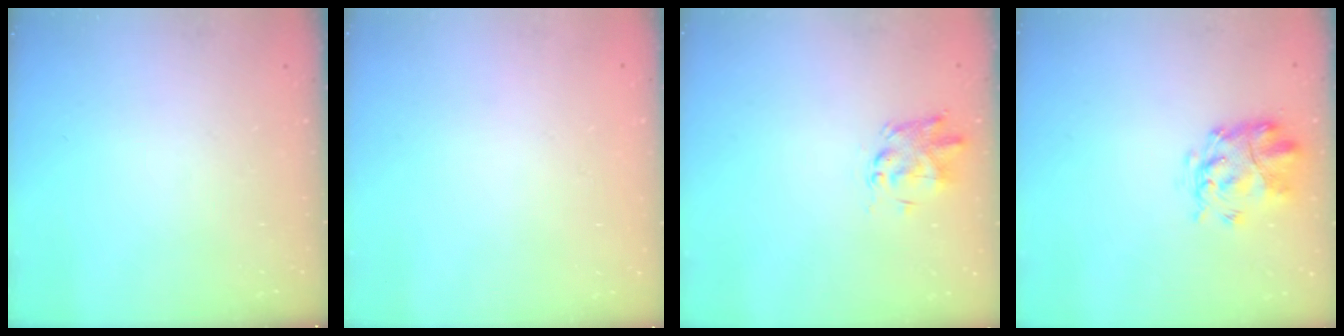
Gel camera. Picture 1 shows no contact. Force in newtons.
{"total": 1.6, "press": 1.6, "slide": 0.2}
{"total": 2.4, "press": 2.4, "slide": 0.1}
{"total": 3.8, "press": 3.5, "slide": 1.6}